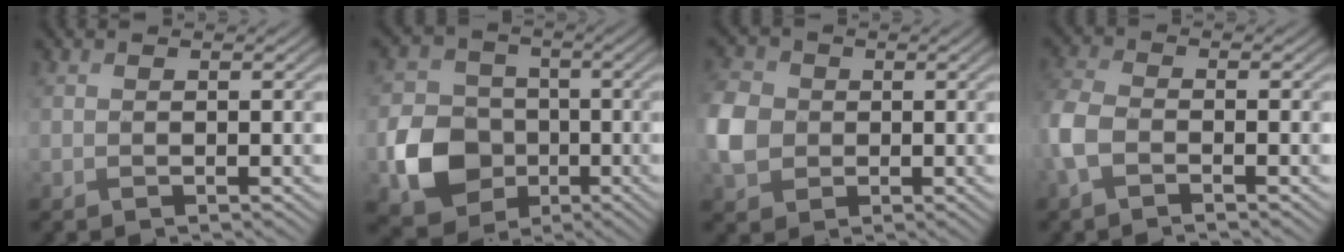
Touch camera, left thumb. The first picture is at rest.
{"total": 8.6, "force": [-3.0, 7.2, 3.6], "torque": [-0.075, -0.014, -0.070]}
{"total": 5.7, "force": [-0.9, 4.9, 2.7], "torque": [-0.079, 0.005, -0.031]}
{"total": 4.4, "force": [-2.5, 2.2, 2.9], "torque": [-0.081, -0.001, -0.065]}